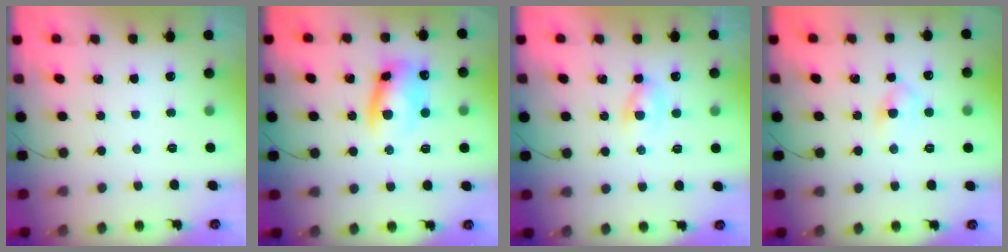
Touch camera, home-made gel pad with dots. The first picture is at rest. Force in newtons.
{"total": 9.1, "press": 9.0, "slide": 1.3}
{"total": 2.2, "press": 2.0, "slide": 1.1}
{"total": 5.0, "press": 4.7, "slide": 1.7}